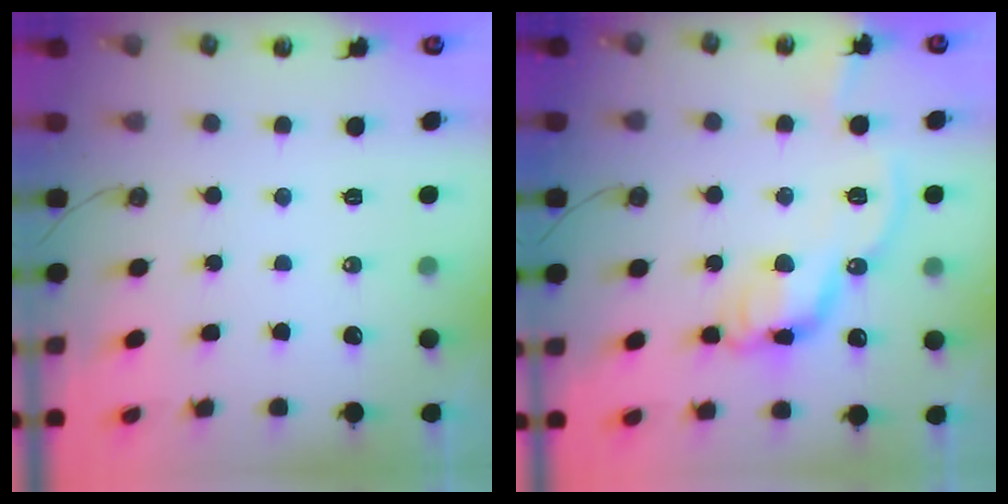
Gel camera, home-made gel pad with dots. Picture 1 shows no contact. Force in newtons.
{"total": 14.7, "press": 14.7, "slide": 0.6}